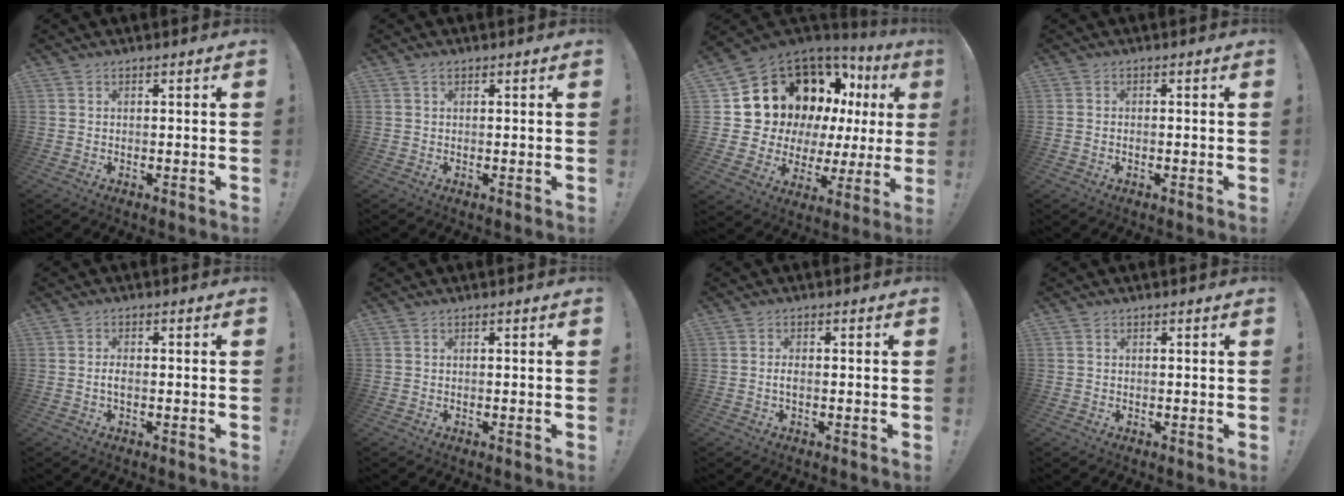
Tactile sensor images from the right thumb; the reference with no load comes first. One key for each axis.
{"total": 0.8, "fx": 0.5, "fy": 0.5, "fz": 0.4, "tx": -0.007, "ty": 0.000, "tz": 0.009}
{"total": 17.6, "fx": 9.3, "fy": 11.2, "fz": 10.0, "tx": -0.158, "ty": -0.066, "tz": 0.194}
{"total": 0.8, "fx": -0.5, "fy": 0.2, "fz": 0.5, "tx": -0.009, "ty": 0.003, "tz": -0.008}
{"total": 2.1, "fx": -0.6, "fy": 0.9, "fz": 1.8, "tx": -0.045, "ty": 0.004, "tz": -0.012}
{"total": 0.0}
{"total": 1.6, "fx": -0.6, "fy": 0.6, "fz": 1.4, "tx": -0.030, "ty": 0.006, "tz": -0.009}
{"total": 0.9, "fx": 0.2, "fy": 0.8, "fz": -0.2, "tx": 0.012, "ty": -0.002, "tz": 0.003}